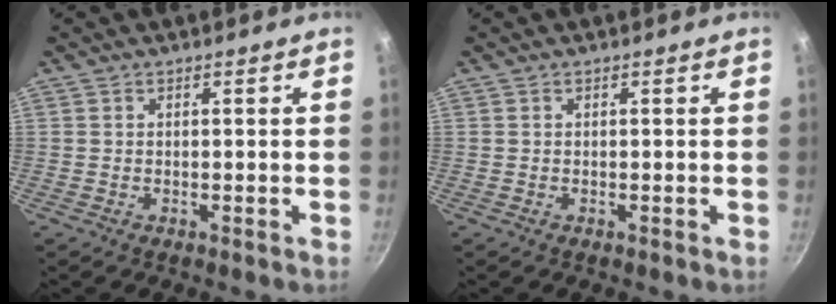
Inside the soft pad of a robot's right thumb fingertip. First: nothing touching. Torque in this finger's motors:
{"motor_torque": [-0.10, -0.10, 0.15, 0.10, 0.01]}